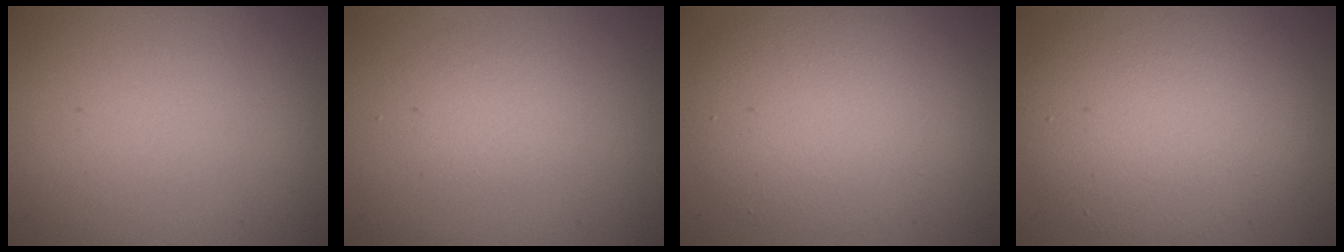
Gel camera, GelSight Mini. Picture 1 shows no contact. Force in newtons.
{"total": 1.6, "press": 1.6, "slide": 0.2}
{"total": 6.1, "press": 6.1, "slide": 0.1}
{"total": 7.9, "press": 7.9, "slide": 0.5}